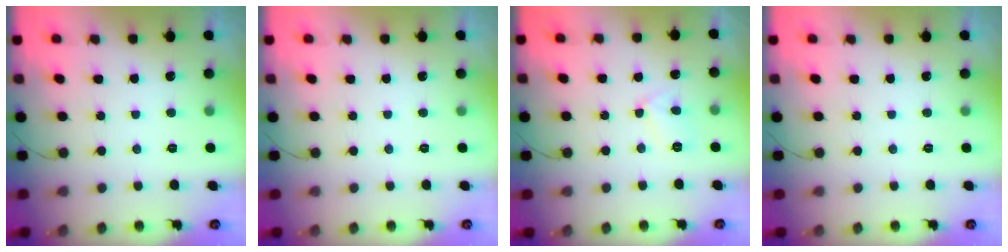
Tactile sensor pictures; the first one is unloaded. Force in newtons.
{"total": 0.0}
{"total": 5.6, "press": 5.5, "slide": 0.6}
{"total": 0.0}